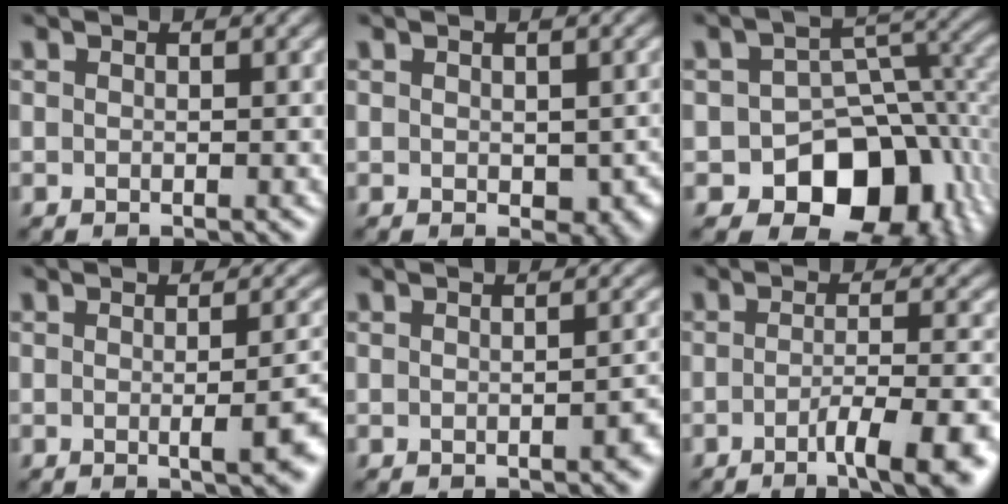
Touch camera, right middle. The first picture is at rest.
{"total": 3.7, "force": [-0.5, 2.3, 2.9], "torque": [-0.035, -0.006, 0.001]}
{"total": 10.5, "force": [-4.3, 7.0, 6.5], "torque": [-0.083, -0.008, -0.061]}
{"total": 6.1, "force": [-1.1, 1.9, 5.6], "torque": [-0.049, -0.004, -0.010]}
{"total": 2.4, "force": [-0.6, 0.6, 2.2], "torque": [-0.022, 0.001, -0.005]}
{"total": 7.3, "force": [-3.5, 1.7, 6.2], "torque": [-0.078, -0.003, -0.050]}